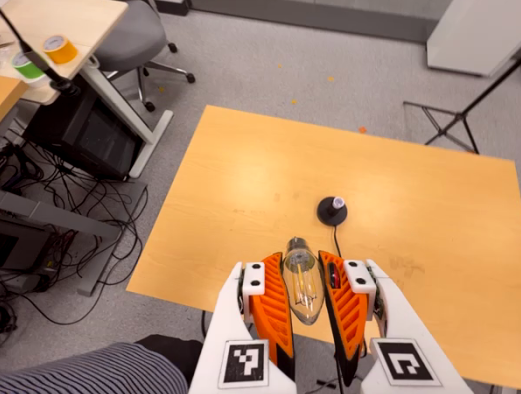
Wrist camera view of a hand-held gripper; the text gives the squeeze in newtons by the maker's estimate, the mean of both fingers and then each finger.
{"total": 22.4, "left": 25.0, "right": 19.9}